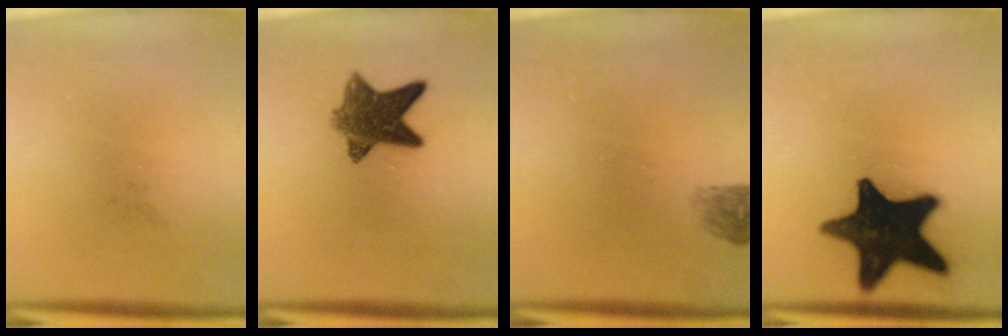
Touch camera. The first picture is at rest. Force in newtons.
{"total": 9.3}
{"total": 1.7}
{"total": 19.1}